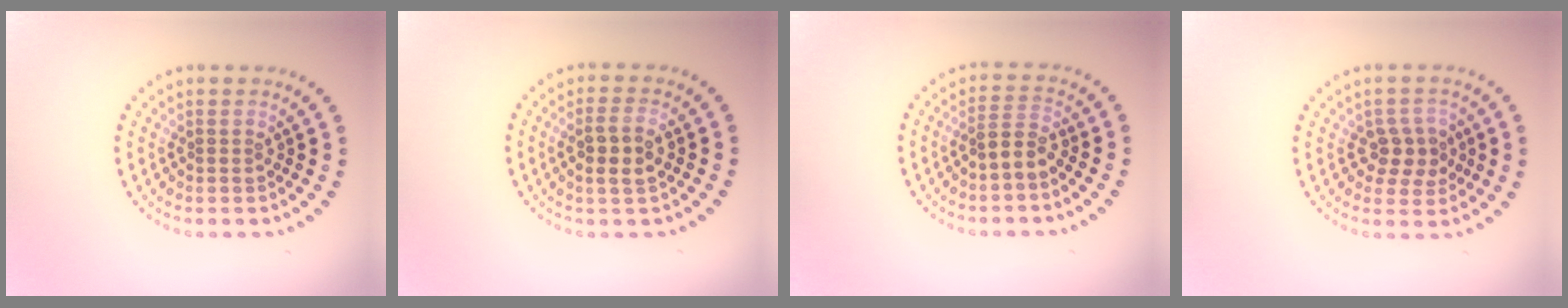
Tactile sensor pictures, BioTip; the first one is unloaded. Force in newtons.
{"total": 2.7, "press": 2.6, "slide": 0.7}
{"total": 2.0, "press": 1.8, "slide": 0.9}
{"total": 2.7, "press": 2.5, "slide": 1.0}